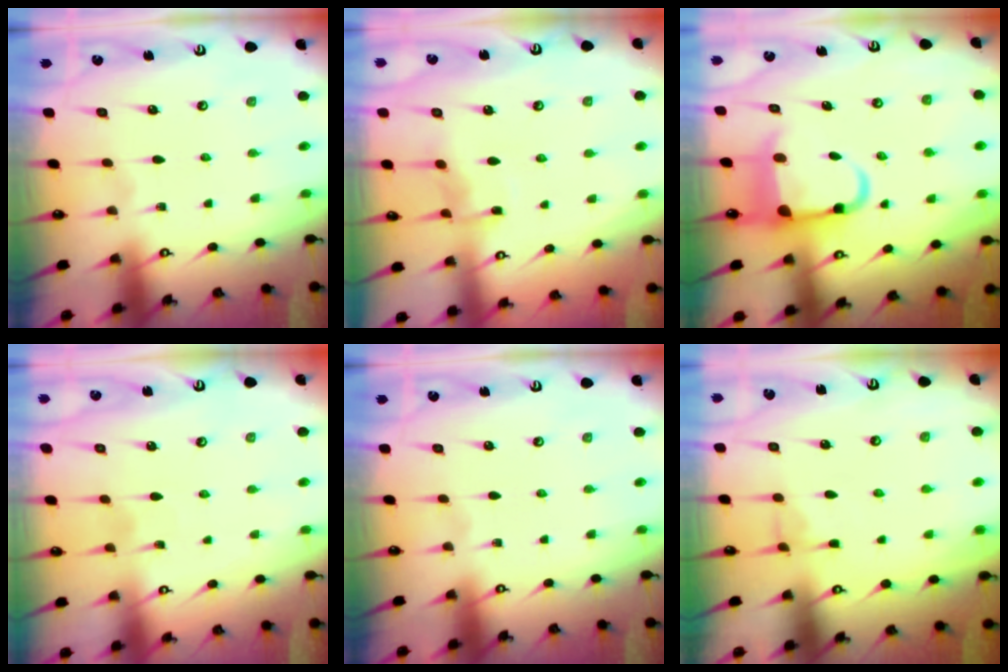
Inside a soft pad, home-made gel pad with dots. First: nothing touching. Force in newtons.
{"total": 6.3, "press": 6.3, "slide": 0.7}
{"total": 7.0, "press": 6.7, "slide": 1.9}
{"total": 5.5, "press": 5.4, "slide": 0.6}
{"total": 0.0}
{"total": 3.8, "press": 3.8, "slide": 0.6}